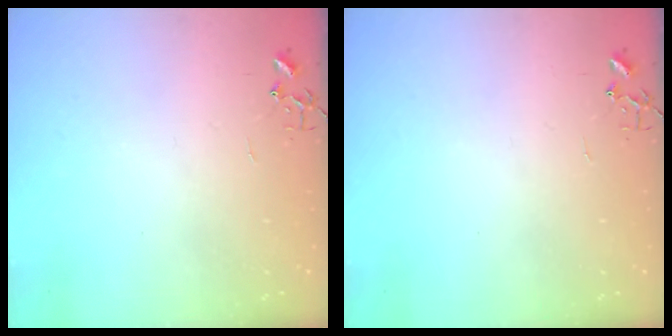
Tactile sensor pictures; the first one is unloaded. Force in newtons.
{"total": 0.0}